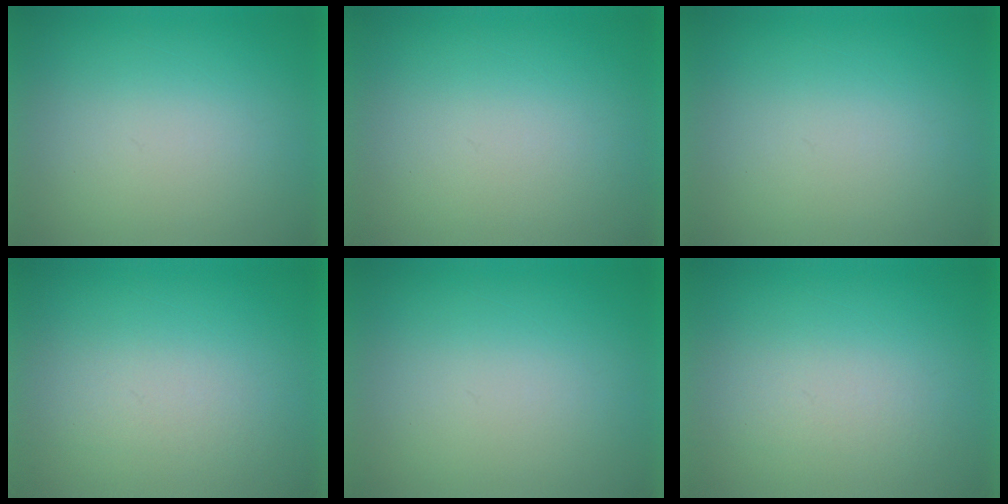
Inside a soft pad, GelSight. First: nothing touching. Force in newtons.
{"total": 0.0}
{"total": 0.0}
{"total": 1.4}
{"total": 1.1}
{"total": 1.4}